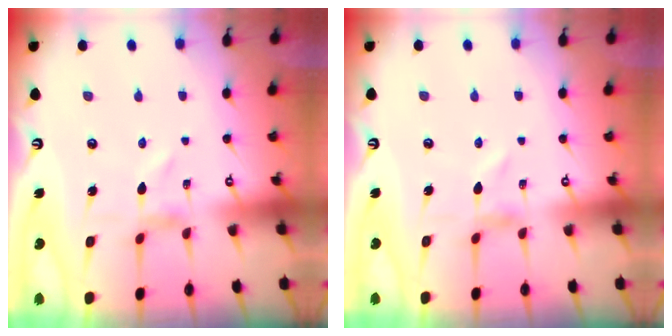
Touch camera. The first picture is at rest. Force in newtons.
{"total": 0.0}